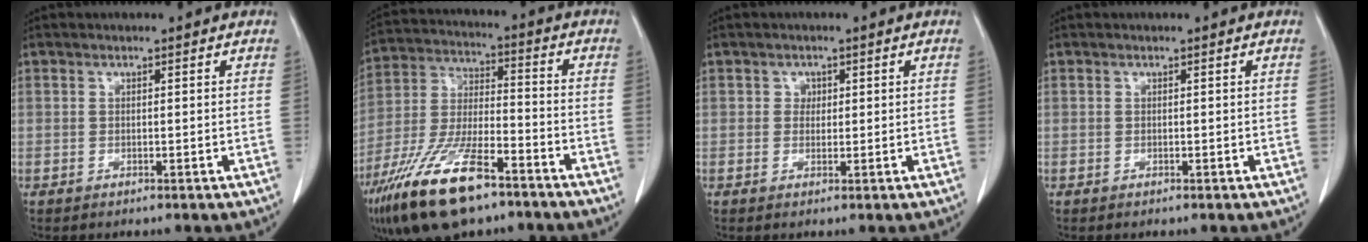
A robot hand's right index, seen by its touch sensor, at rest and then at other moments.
{"total": 17.2, "force": [-11.0, 4.9, 12.3], "torque": [-0.270, -0.022, -0.206]}
{"total": 1.5, "force": [0.4, 1.3, 0.7], "torque": [-0.004, 0.001, 0.002]}
{"total": 0.0}